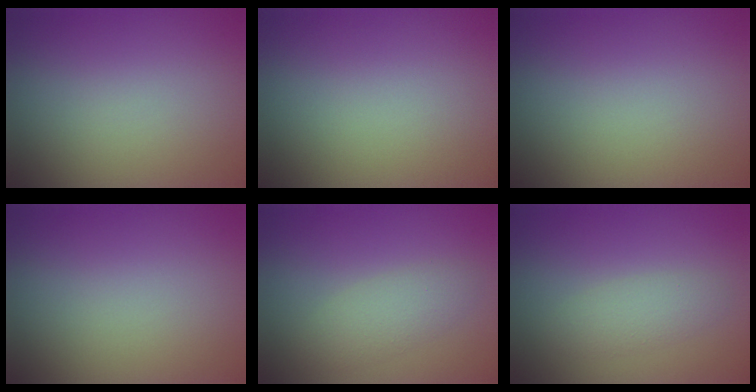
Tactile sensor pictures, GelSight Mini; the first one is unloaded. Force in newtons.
{"total": 0.0}
{"total": 0.0}
{"total": 0.0}
{"total": 2.4, "press": 2.4, "slide": 0.2}
{"total": 2.0, "press": 2.0, "slide": 0.1}